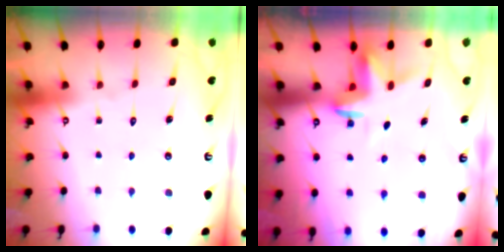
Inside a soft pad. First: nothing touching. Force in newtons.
{"total": 3.5, "press": 3.5, "slide": 0.2}